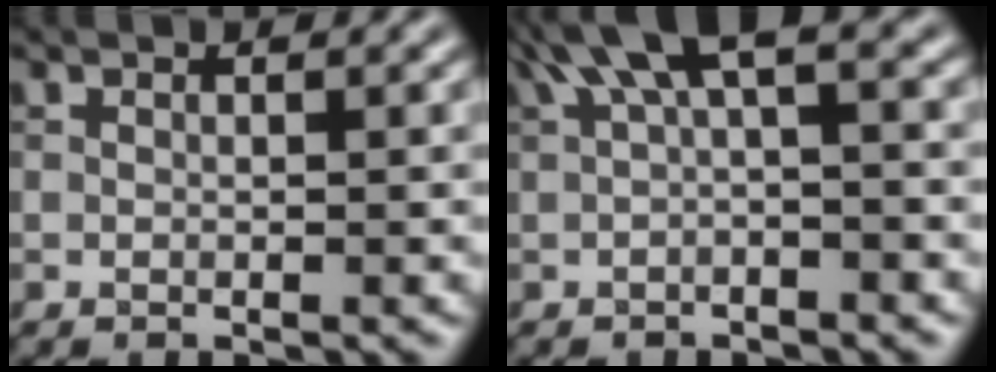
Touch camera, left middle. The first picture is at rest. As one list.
[{"total": 4.6, "force": [1.5, 1.3, 4.1], "torque": [-0.066, 0.017, 0.019]}]